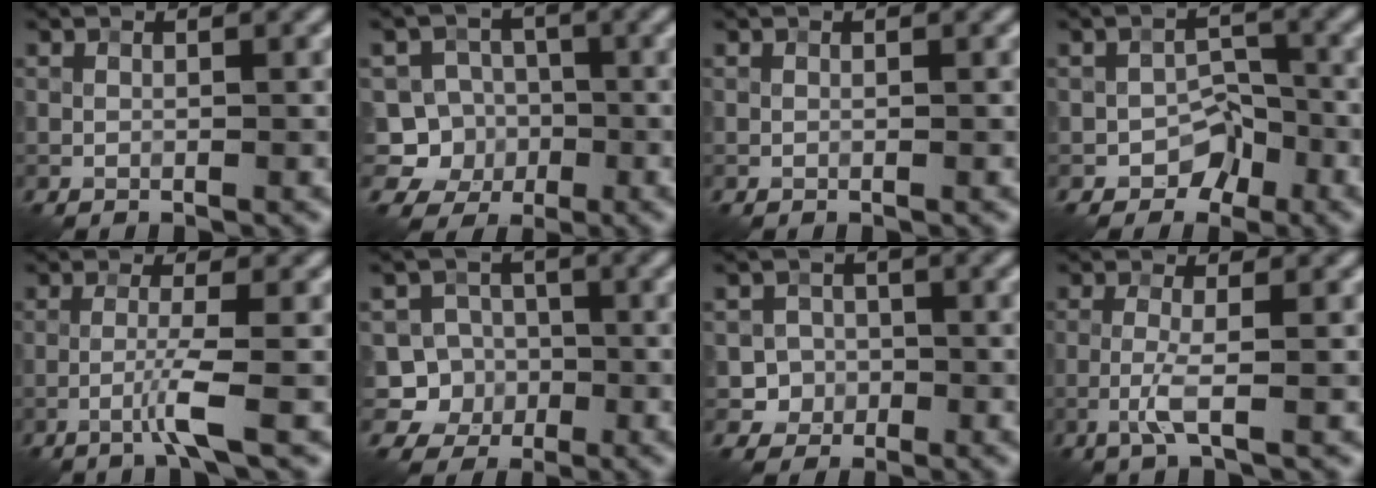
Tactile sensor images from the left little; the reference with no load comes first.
{"total": 7.2, "force": [-1.8, 6.7, 1.9], "torque": [-0.016, 0.009, -0.055]}
{"total": 0.0}
{"total": 3.5, "force": [-2.1, 2.4, 1.5], "torque": [-0.014, 0.008, -0.036]}
{"total": 2.7, "force": [-1.3, -0.3, 2.3], "torque": [-0.048, 0.005, -0.036]}
{"total": 6.5, "force": [-1.6, 6.2, 1.4], "torque": [-0.008, 0.009, -0.050]}
{"total": 2.8, "force": [-1.0, 2.6, 0.2], "torque": [0.022, 0.004, -0.023]}
{"total": 2.4, "force": [-0.9, 0.1, 2.2], "torque": [-0.052, 0.002, -0.026]}